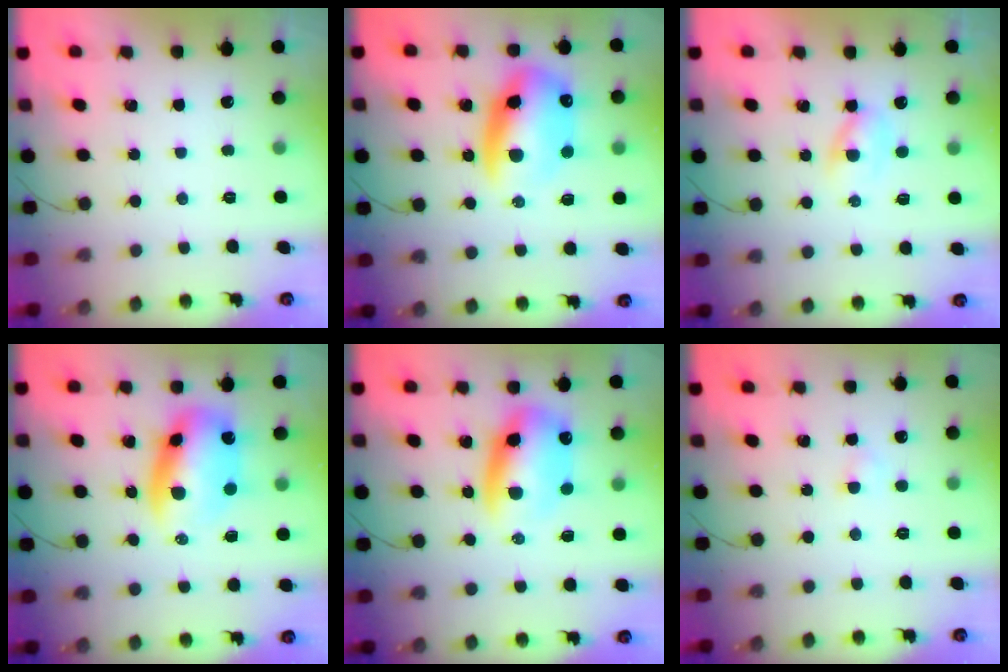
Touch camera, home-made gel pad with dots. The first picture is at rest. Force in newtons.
{"total": 15.8, "press": 15.3, "slide": 3.9}
{"total": 2.9, "press": 2.7, "slide": 1.1}
{"total": 12.6, "press": 12.1, "slide": 3.4}
{"total": 11.4, "press": 11.0, "slide": 2.9}
{"total": 2.3, "press": 2.2, "slide": 0.9}